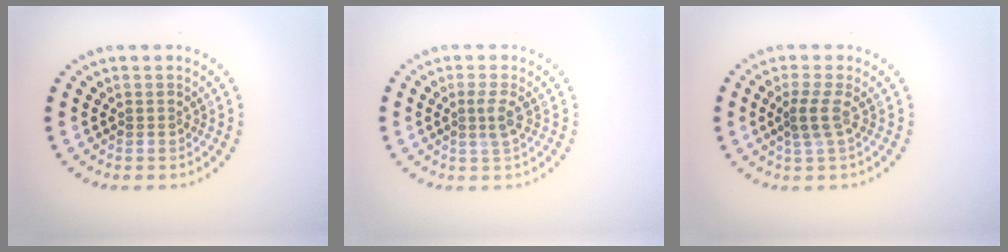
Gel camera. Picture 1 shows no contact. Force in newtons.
{"total": 1.6, "press": 1.3, "slide": 1.0}
{"total": 1.6, "press": 1.2, "slide": 1.1}